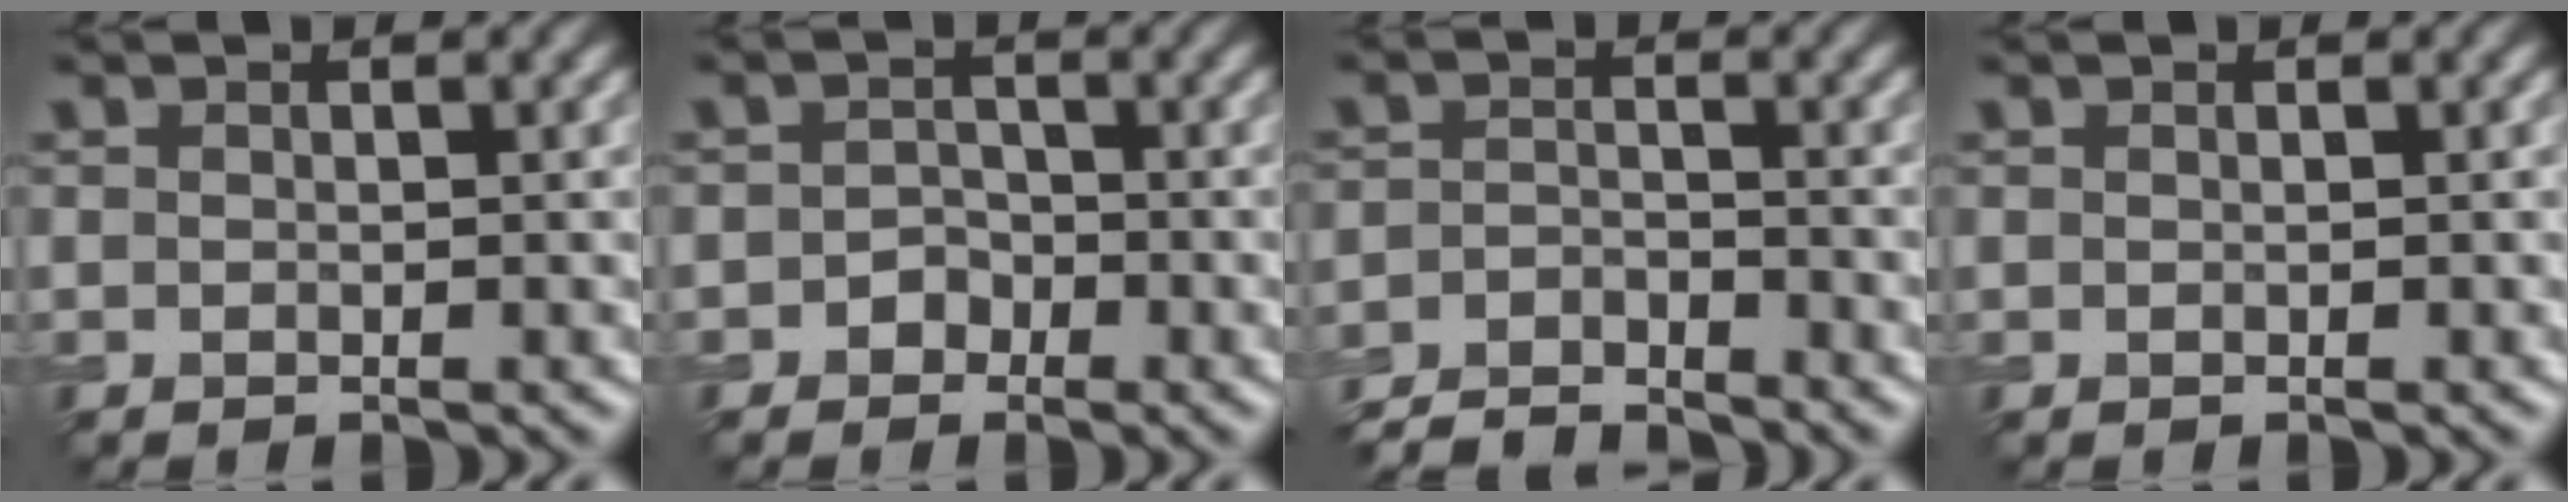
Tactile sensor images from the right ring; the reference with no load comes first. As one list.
[{"total": 1.5, "force": [-0.8, 1.2, 0.4], "torque": [-0.001, 0.005, -0.015]}, {"total": 4.3, "force": [-4.1, 0.8, 1.0], "torque": [-0.021, -0.007, -0.084]}, {"total": 0.0}]